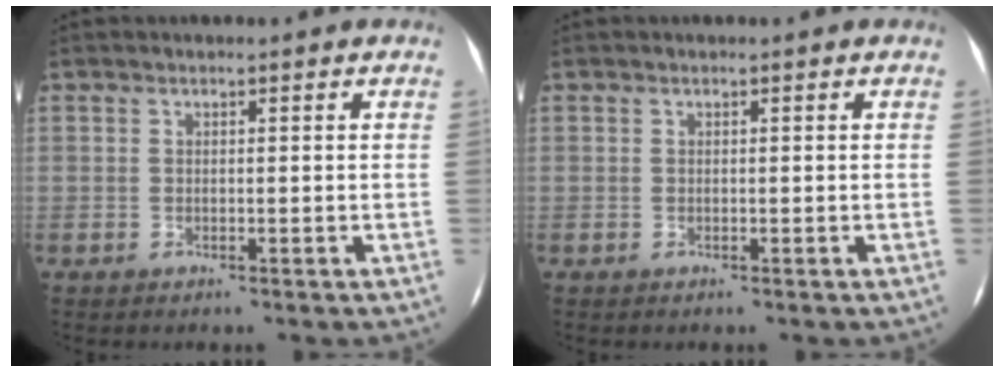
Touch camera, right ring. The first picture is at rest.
{"total": 0.0}